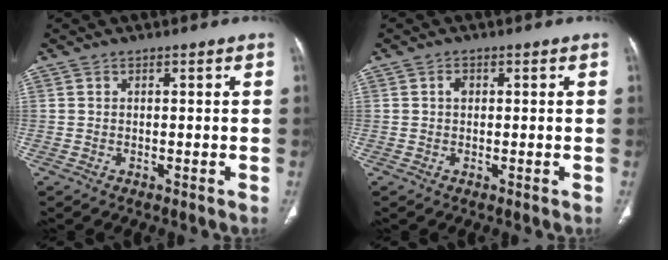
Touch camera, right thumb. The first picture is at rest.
{"total": 1.3, "force": [0.2, 1.0, 0.8], "torque": [-0.010, 0.003, 0.002]}